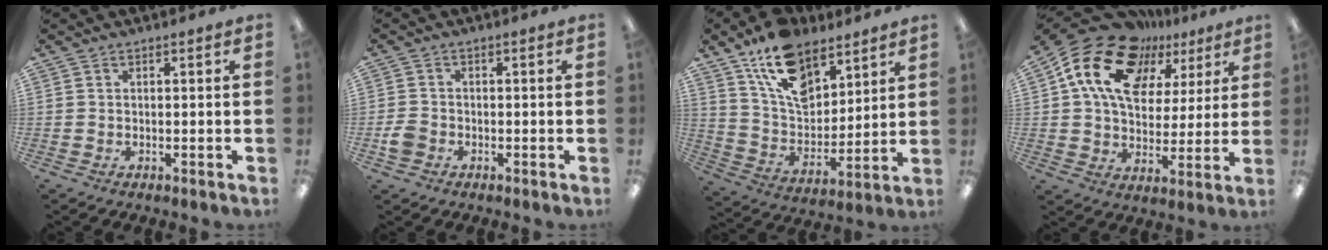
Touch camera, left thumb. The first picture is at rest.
{"total": 2.9, "force": [-1.1, 2.3, 1.3], "torque": [-0.019, 0.007, -0.020]}
{"total": 16.0, "force": [10.9, 8.7, 8.0], "torque": [-0.147, -0.051, 0.203]}
{"total": 18.2, "force": [10.1, 12.2, 8.9], "torque": [-0.166, -0.045, 0.186]}